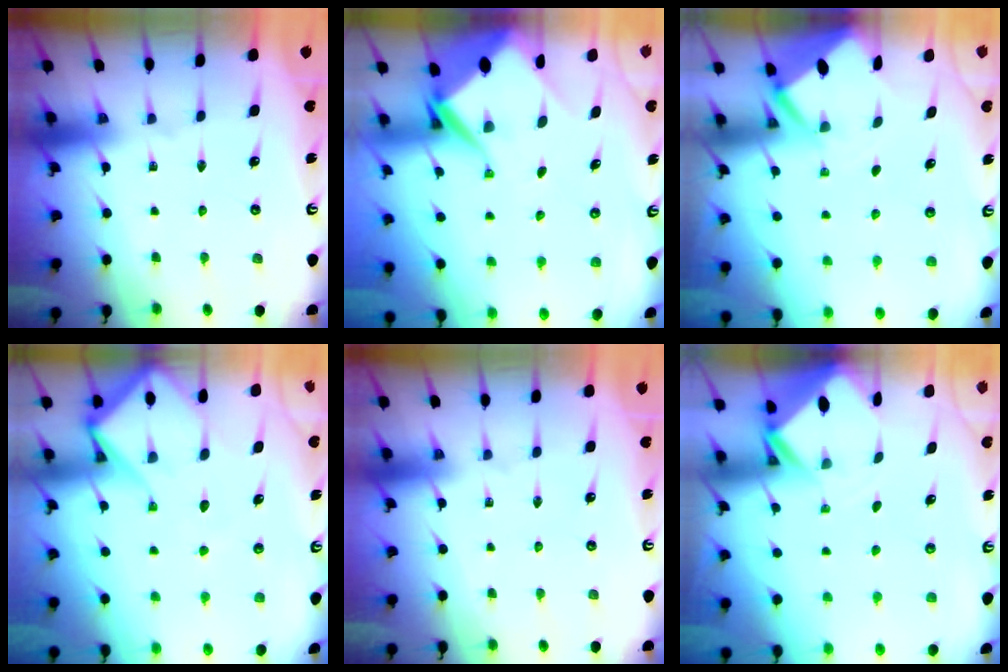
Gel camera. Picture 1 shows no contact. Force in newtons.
{"total": 7.8, "press": 7.7, "slide": 0.9}
{"total": 2.7, "press": 2.7, "slide": 0.3}
{"total": 8.9, "press": 8.8, "slide": 0.8}
{"total": 0.0}
{"total": 2.7, "press": 2.7, "slide": 0.2}